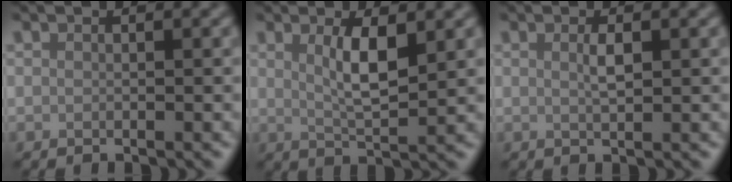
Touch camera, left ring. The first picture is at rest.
{"total": 3.5, "force": [1.1, 0.8, 3.2], "torque": [-0.059, -0.005, 0.022]}
{"total": 1.4, "force": [0.4, 0.3, 1.3], "torque": [-0.024, 0.001, 0.006]}